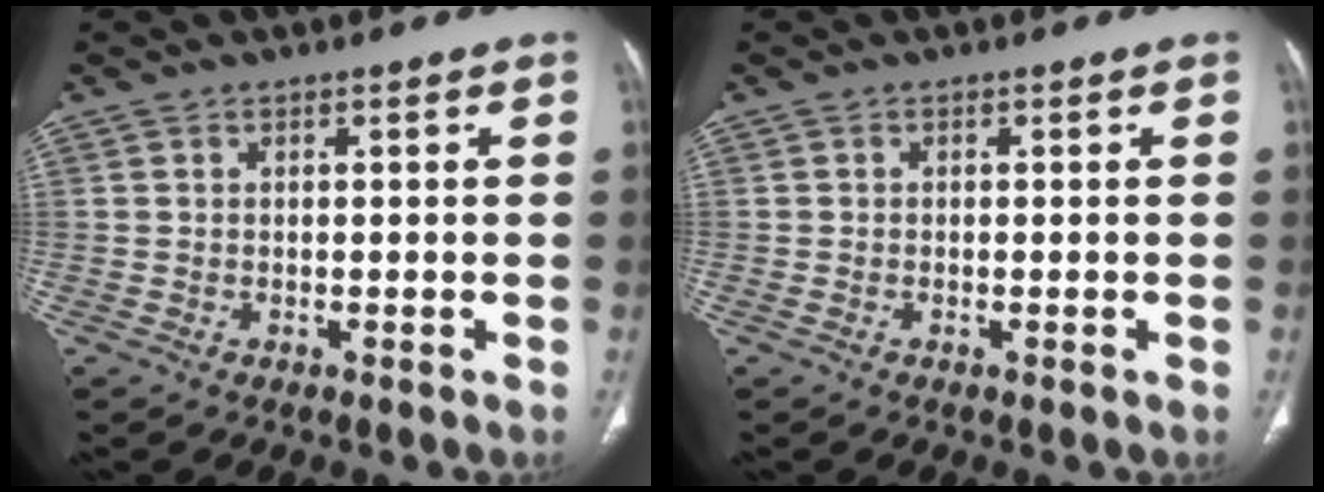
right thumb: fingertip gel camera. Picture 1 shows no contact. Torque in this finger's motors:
{"motor_torque": [2.28, 2.30, 0.17, 0.22, 0.04]}